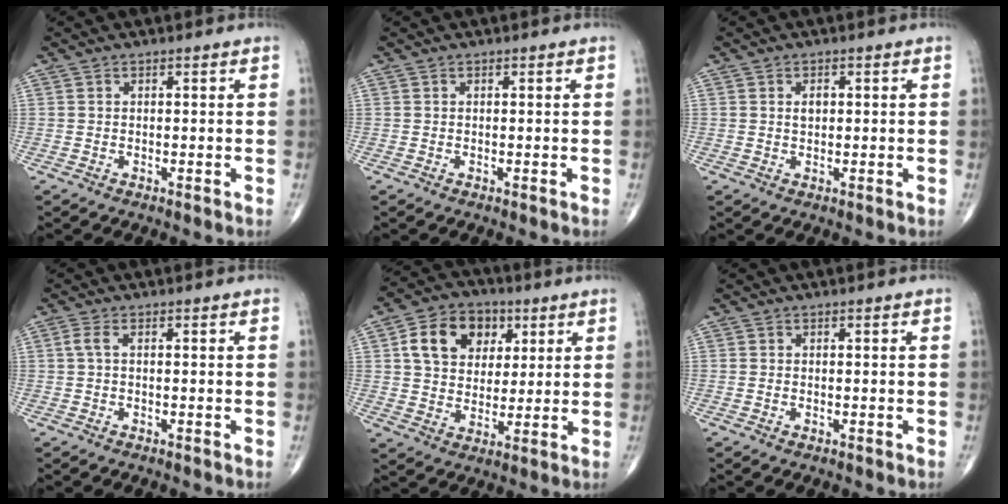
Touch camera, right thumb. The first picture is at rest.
{"total": 0.0}
{"total": 1.8, "force": [0.4, 1.2, 1.3], "torque": [-0.016, 0.001, 0.005]}
{"total": 1.8, "force": [0.2, 0.6, 1.6], "torque": [-0.046, 0.007, 0.004]}
{"total": 13.0, "force": [4.4, 9.8, 7.3], "torque": [-0.089, -0.002, 0.071]}
{"total": 0.0}